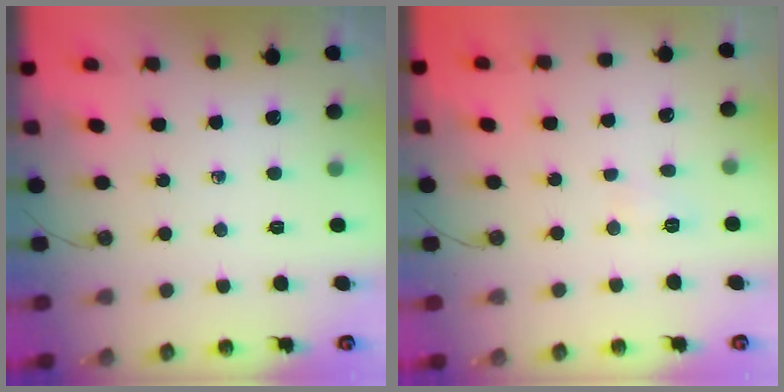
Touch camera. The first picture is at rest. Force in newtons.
{"total": 2.9, "press": 2.8, "slide": 0.7}